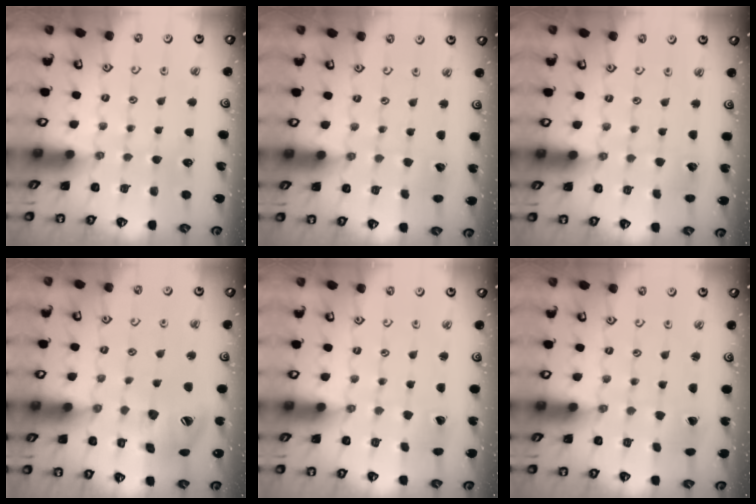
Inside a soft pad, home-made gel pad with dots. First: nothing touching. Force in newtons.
{"total": 2.1, "press": 2.1, "slide": 0.2}
{"total": 2.4, "press": 2.3, "slide": 0.3}
{"total": 16.4, "press": 16.2, "slide": 2.2}
{"total": 0.9, "press": 0.9, "slide": 0.1}
{"total": 1.2, "press": 1.2, "slide": 0.4}